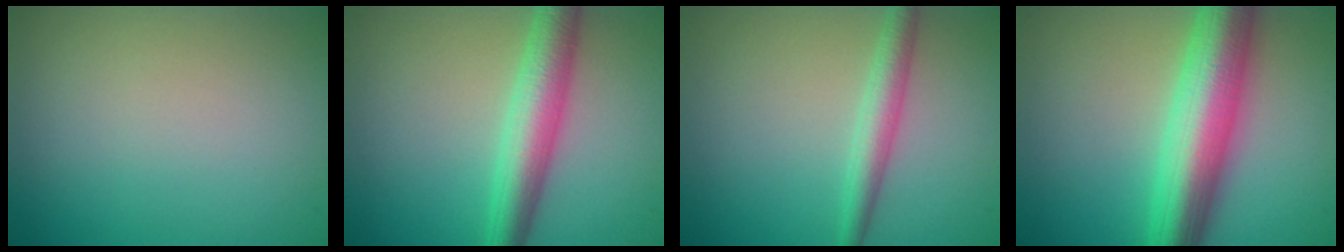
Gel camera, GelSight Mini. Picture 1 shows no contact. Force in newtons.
{"total": 5.2, "press": 5.2, "slide": 0.0}
{"total": 2.7, "press": 2.7, "slide": 0.0}
{"total": 9.3, "press": 9.3, "slide": 0.3}